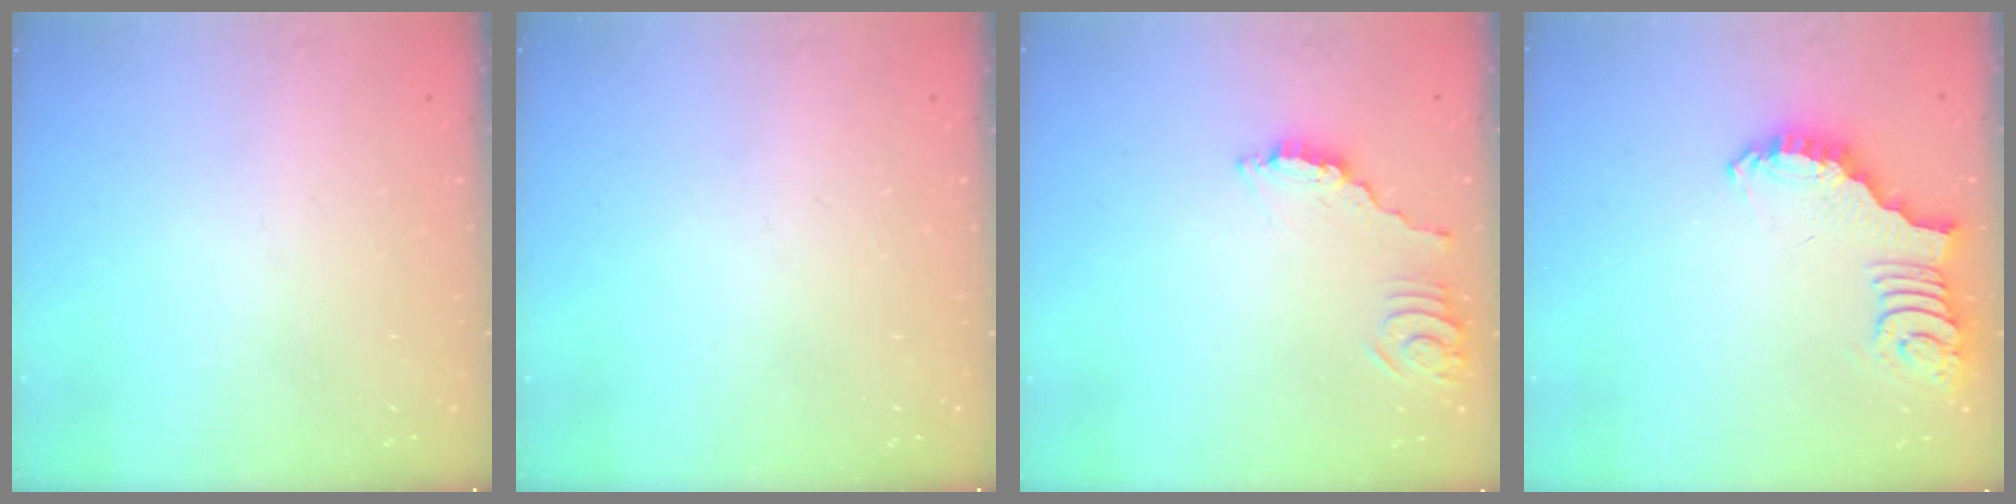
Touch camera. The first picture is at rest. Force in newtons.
{"total": 0.0}
{"total": 3.0, "press": 3.0, "slide": 0.1}
{"total": 2.6, "press": 2.6, "slide": 0.5}